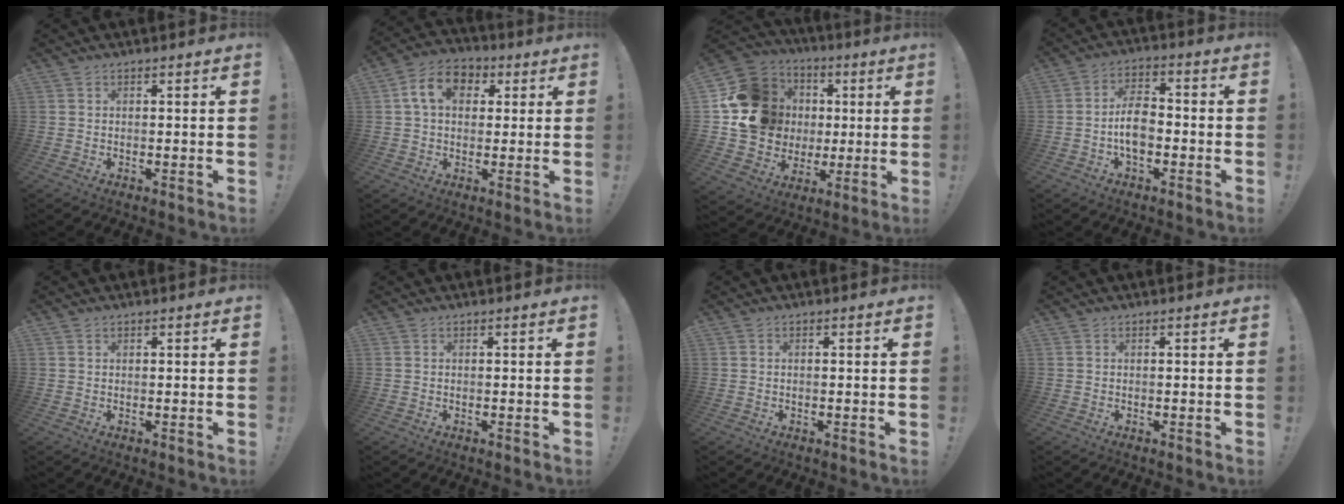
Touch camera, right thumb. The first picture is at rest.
{"total": 10.8, "force": [3.3, 7.8, 6.8], "torque": [-0.112, 0.013, 0.065]}
{"total": 19.1, "force": [2.8, 17.2, 7.9], "torque": [-0.124, 0.003, 0.093]}
{"total": 8.8, "force": [-2.1, 5.3, 6.7], "torque": [-0.124, 0.012, -0.037]}
{"total": 0.0}
{"total": 0.0}
{"total": 0.0}
{"total": 0.0}